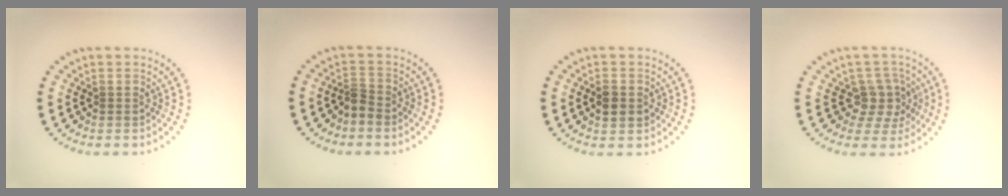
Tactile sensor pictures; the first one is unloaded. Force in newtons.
{"total": 1.3, "press": 0.8, "slide": 1.0}
{"total": 2.2, "press": 2.2, "slide": 0.2}
{"total": 2.9, "press": 2.4, "slide": 1.7}